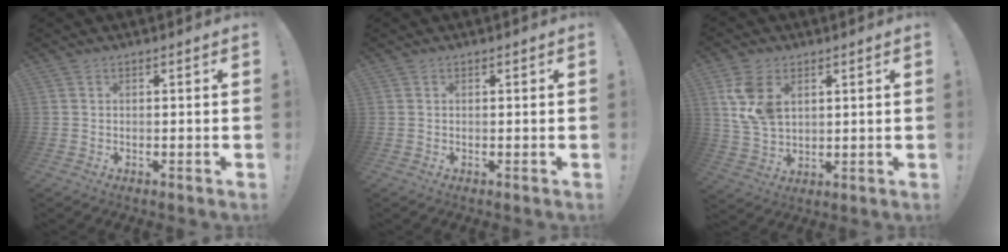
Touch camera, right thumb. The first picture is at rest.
{"total": 0.0}
{"total": 10.7, "force": [4.4, 7.0, 6.8], "torque": [-0.116, -0.013, 0.084]}